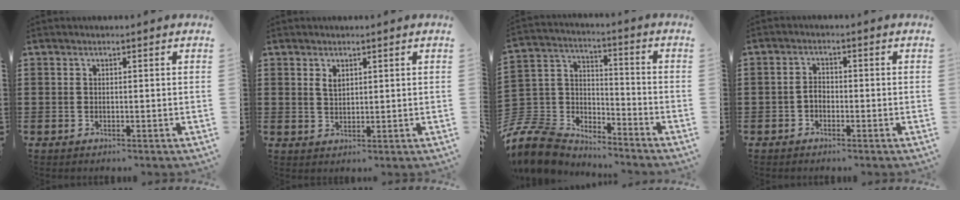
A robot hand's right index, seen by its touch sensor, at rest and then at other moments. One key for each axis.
{"total": 1.6, "fx": 1.0, "fy": 0.9, "fz": 0.9, "tx": -0.021, "ty": 0.003, "tz": 0.019}
{"total": 8.6, "fx": -7.7, "fy": 3.4, "fz": 1.5, "tx": -0.080, "ty": -0.003, "tz": -0.163}
{"total": 1.8, "fx": -0.8, "fy": 1.0, "fz": 1.2, "tx": -0.025, "ty": 0.005, "tz": -0.017}